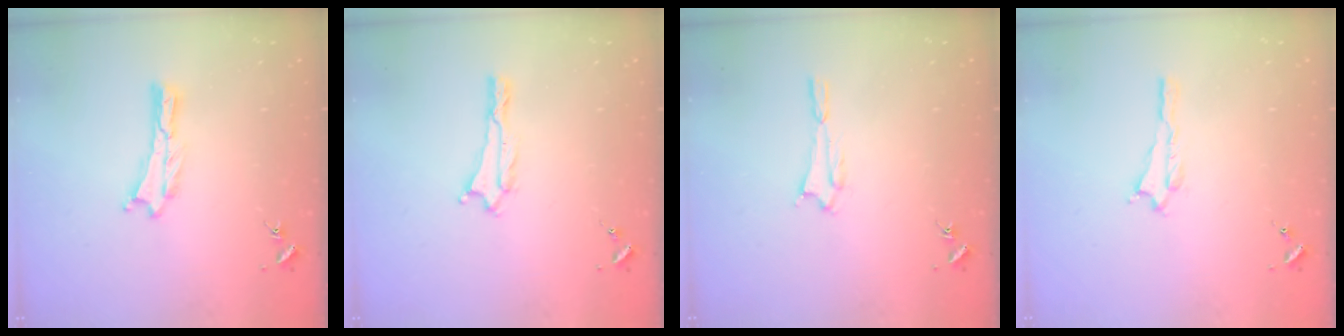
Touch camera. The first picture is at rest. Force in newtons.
{"total": 0.0}
{"total": 1.6, "press": 1.6, "slide": 0.1}
{"total": 0.6, "press": 0.6, "slide": 0.2}